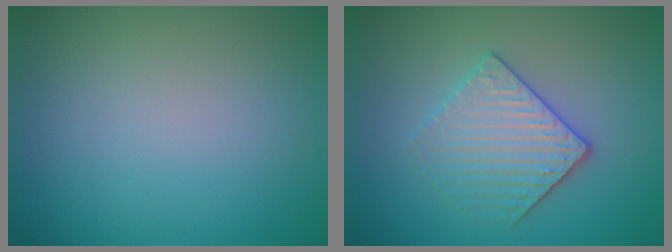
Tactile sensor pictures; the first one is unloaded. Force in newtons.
{"total": 3.4, "press": 3.2, "slide": 1.0}